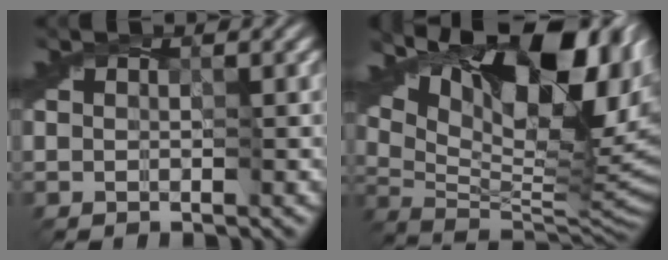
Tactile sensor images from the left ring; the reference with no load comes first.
{"total": 16.2, "force": [8.4, 6.8, 12.0], "torque": [-0.186, 0.027, 0.135]}